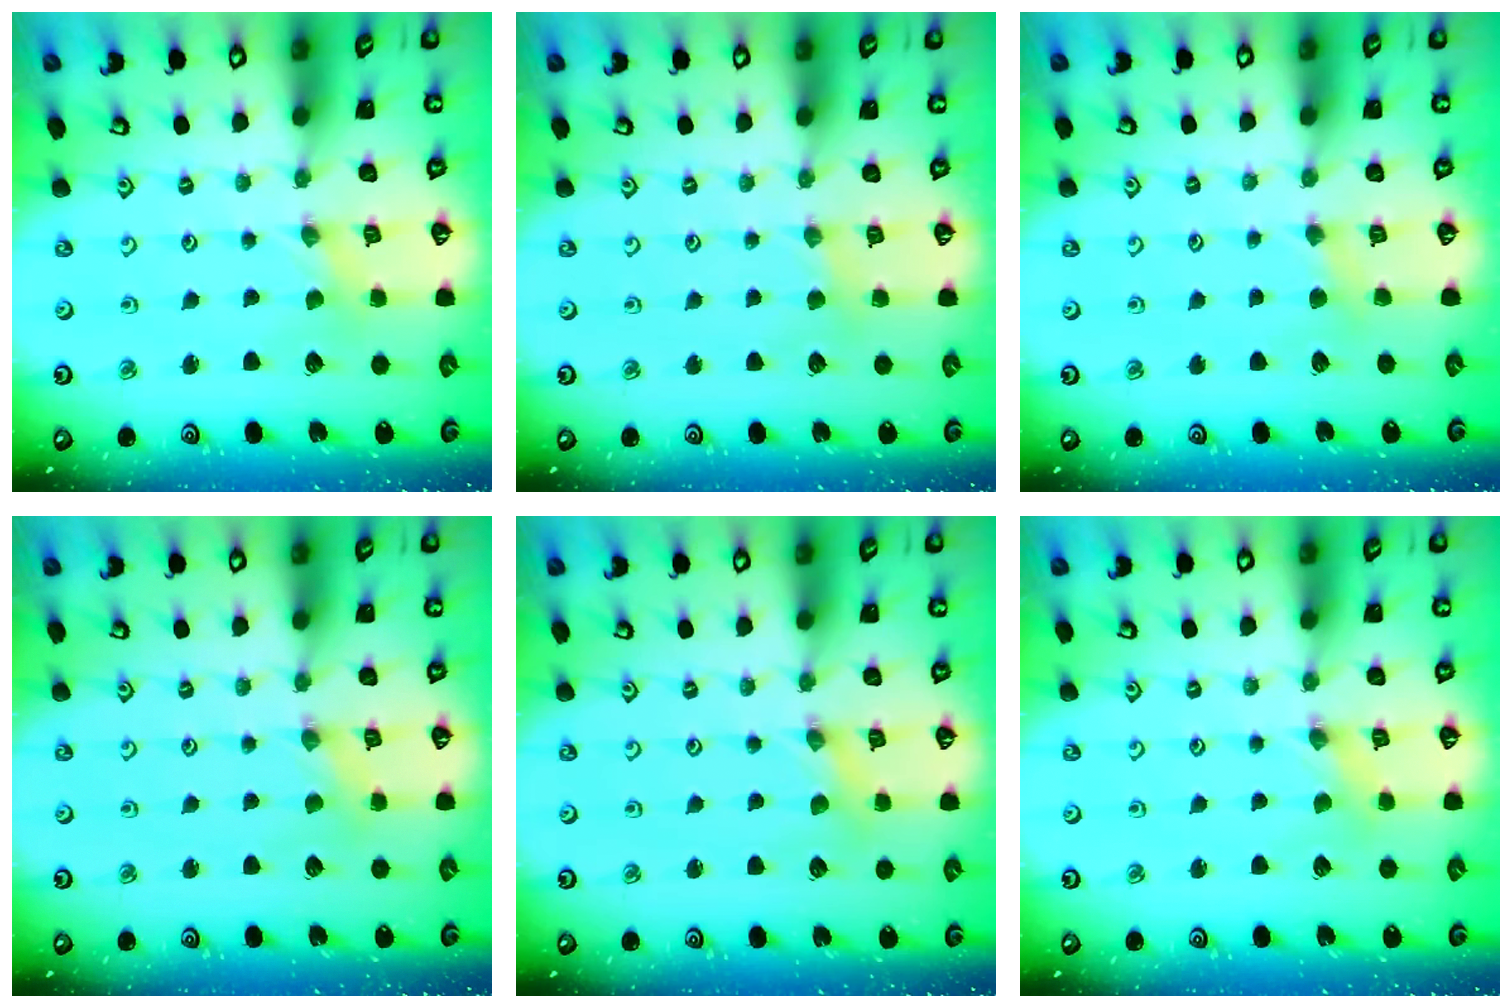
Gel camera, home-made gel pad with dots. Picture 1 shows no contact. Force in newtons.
{"total": 2.5, "press": 2.5, "slide": 0.4}
{"total": 3.7, "press": 3.7, "slide": 0.5}
{"total": 1.0, "press": 1.0, "slide": 0.2}
{"total": 1.5, "press": 1.5, "slide": 0.1}
{"total": 0.0}